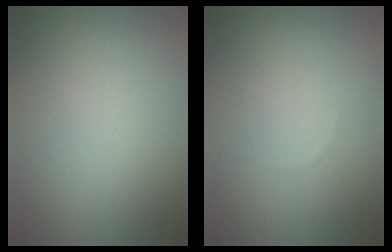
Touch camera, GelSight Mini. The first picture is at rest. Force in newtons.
{"total": 0.0}